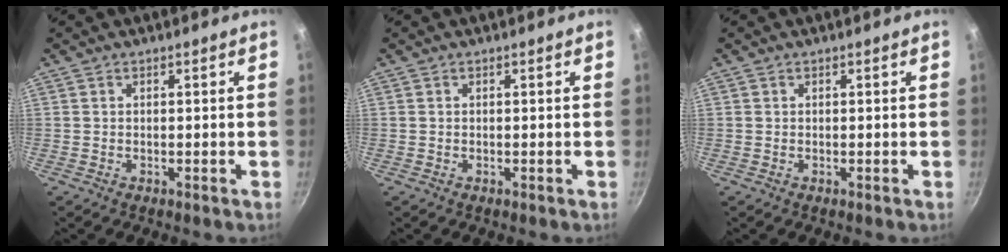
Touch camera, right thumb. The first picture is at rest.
{"total": 0.0}
{"total": 0.0}